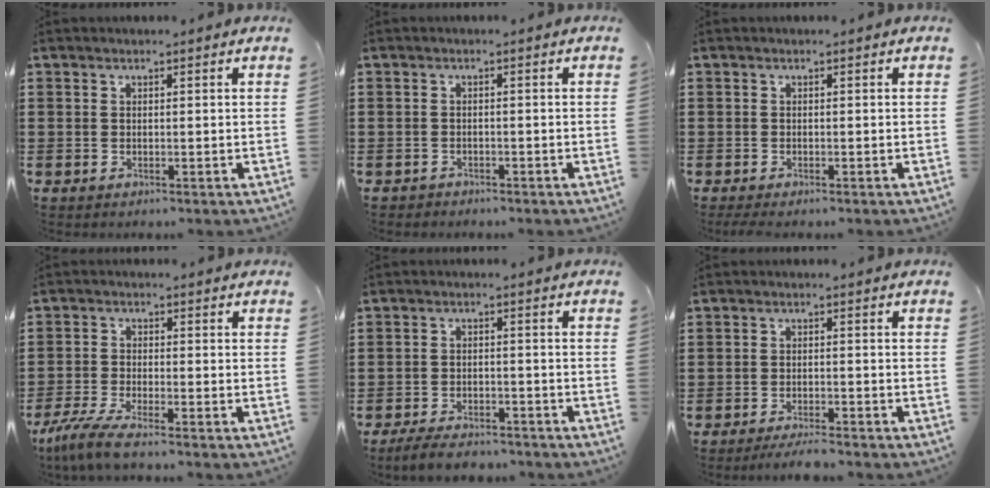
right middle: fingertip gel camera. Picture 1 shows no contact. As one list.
[{"total": 1.0, "force": [-1.0, 0.3, 0.0], "torque": [-0.001, 0.004, -0.023]}, {"total": 0.6, "force": [-0.5, 0.1, 0.3], "torque": [-0.006, -0.004, -0.009]}, {"total": 4.5, "force": [-3.7, 0.0, 2.5], "torque": [-0.071, -0.019, -0.078]}, {"total": 4.1, "force": [-3.8, 0.8, 1.3], "torque": [-0.028, 0.003, -0.076]}, {"total": 2.8, "force": [-2.6, 0.0, 0.9], "torque": [-0.016, 0.003, -0.052]}]